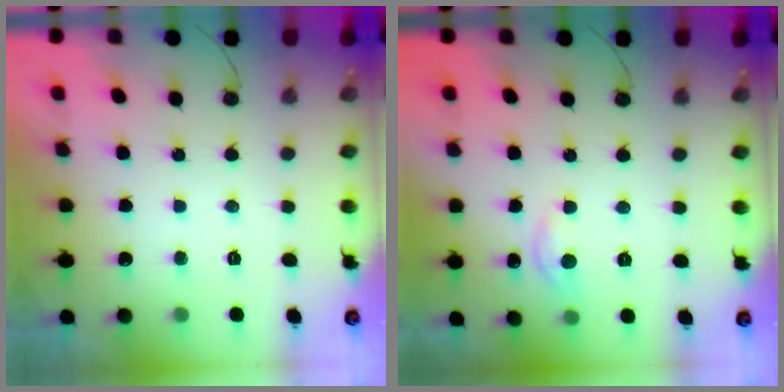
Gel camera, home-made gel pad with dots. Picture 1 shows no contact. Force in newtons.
{"total": 4.4, "press": 4.3, "slide": 0.6}